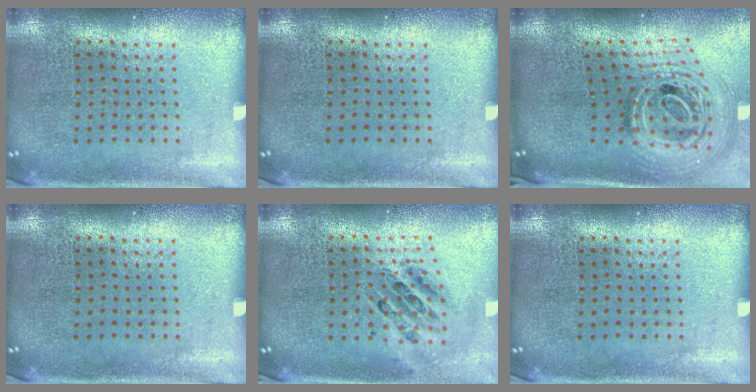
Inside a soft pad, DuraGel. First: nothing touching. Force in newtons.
{"total": 0.0}
{"total": 2.5, "press": 1.8, "slide": 1.8}
{"total": 0.0}
{"total": 0.9, "press": 0.9, "slide": 0.2}
{"total": 0.0}